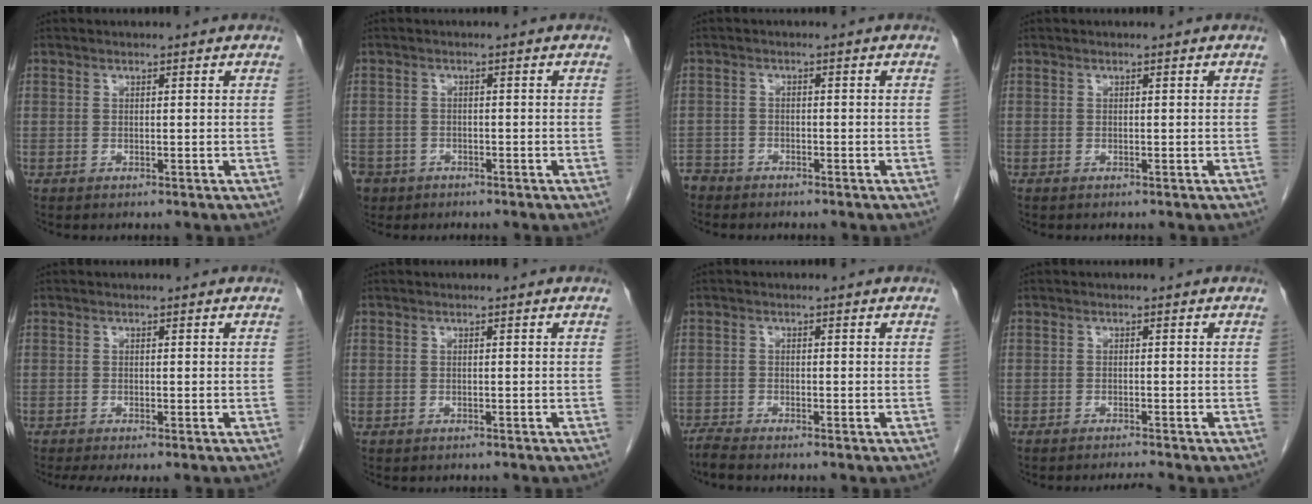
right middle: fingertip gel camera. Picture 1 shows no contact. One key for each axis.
{"total": 7.3, "fx": -4.3, "fy": 5.6, "fz": 1.9, "tx": -0.063, "ty": -0.003, "tz": -0.072}
{"total": 3.5, "fx": -3.1, "fy": 1.5, "fz": -0.2, "tx": -0.003, "ty": -0.001, "tz": -0.064}
{"total": 0.0}
{"total": 3.3, "fx": -2.4, "fy": 0.6, "fz": 2.3, "tx": -0.036, "ty": -0.010, "tz": -0.039}
{"total": 1.0, "fx": -0.9, "fy": 0.4, "fz": 0.2, "tx": -0.012, "ty": 0.000, "tz": -0.013}
{"total": 1.8, "fx": -1.8, "fy": -0.4, "fz": 0.3, "tx": -0.017, "ty": -0.009, "tz": -0.039}
{"total": 2.5, "fx": -2.2, "fy": -0.9, "fz": 0.6, "tx": -0.011, "ty": -0.006, "tz": -0.036}